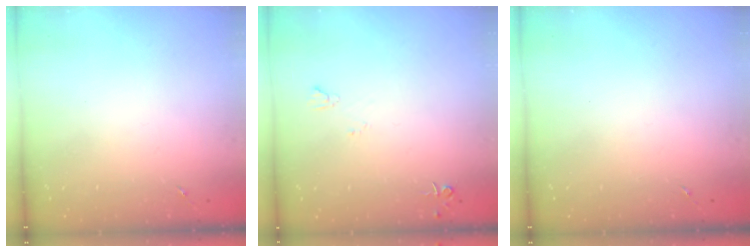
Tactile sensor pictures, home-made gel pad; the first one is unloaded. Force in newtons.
{"total": 4.6, "press": 4.6, "slide": 0.7}
{"total": 0.0}